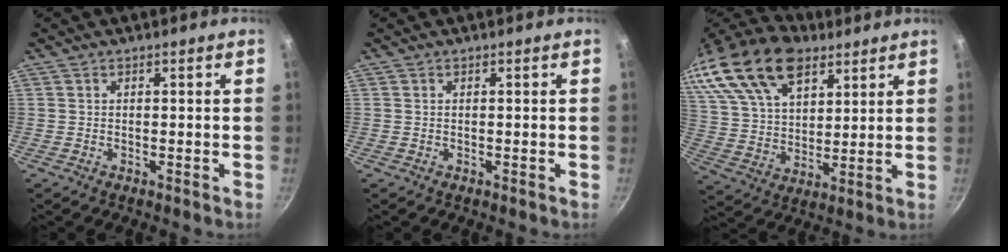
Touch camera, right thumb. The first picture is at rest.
{"total": 0.0}
{"total": 27.5, "force": [15.9, 15.7, 16.1], "torque": [-0.335, 0.000, 0.291]}